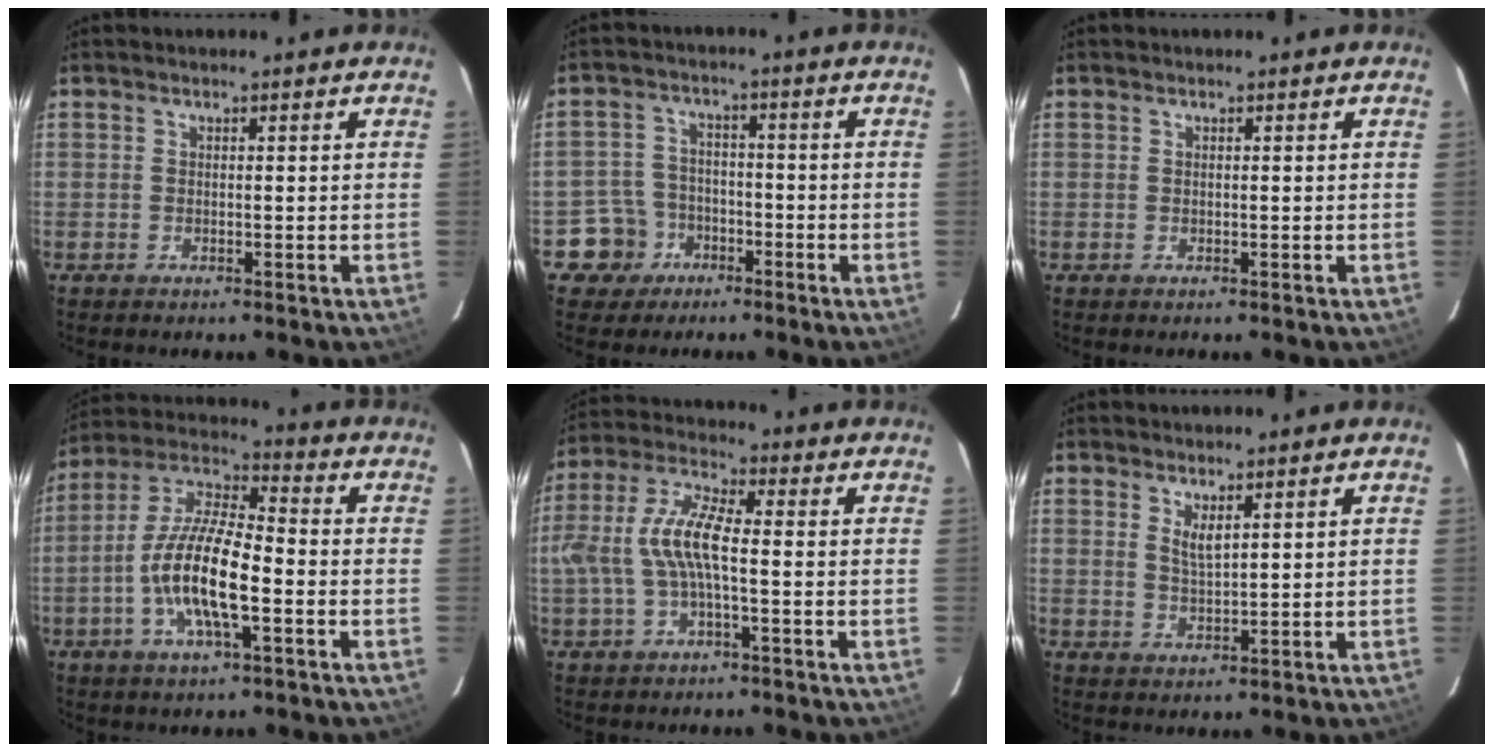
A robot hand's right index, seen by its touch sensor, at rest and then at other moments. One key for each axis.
{"total": 6.3, "fx": -3.6, "fy": 5.2, "fz": 0.3, "tx": -0.027, "ty": 0.027, "tz": -0.061}
{"total": 0.0}
{"total": 14.0, "fx": -4.2, "fy": 3.7, "fz": 12.8, "tx": -0.259, "ty": -0.003, "tz": -0.085}
{"total": 9.4, "fx": -1.1, "fy": 2.4, "fz": 9.1, "tx": -0.190, "ty": 0.009, "tz": -0.018}
{"total": 2.9, "fx": 1.7, "fy": 0.8, "fz": 2.3, "tx": -0.042, "ty": -0.006, "tz": 0.030}